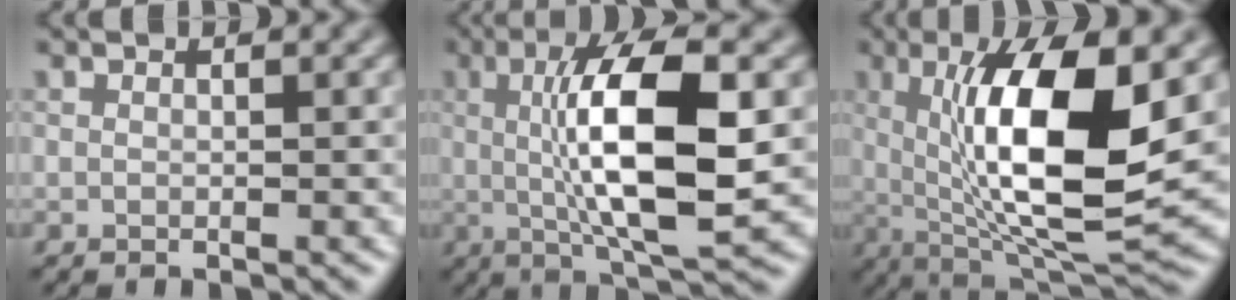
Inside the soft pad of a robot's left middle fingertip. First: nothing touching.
{"total": 9.6, "force": [0.2, 2.4, 9.3], "torque": [-0.154, -0.001, 0.010]}
{"total": 12.0, "force": [1.6, 4.0, 11.2], "torque": [-0.182, -0.015, 0.037]}